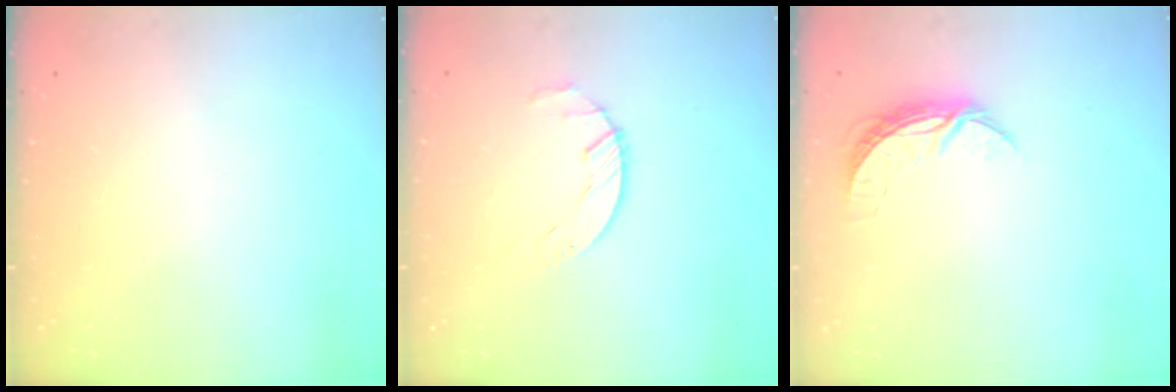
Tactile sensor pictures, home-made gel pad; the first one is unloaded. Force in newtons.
{"total": 1.7, "press": 1.7, "slide": 0.3}
{"total": 6.6, "press": 6.5, "slide": 0.4}